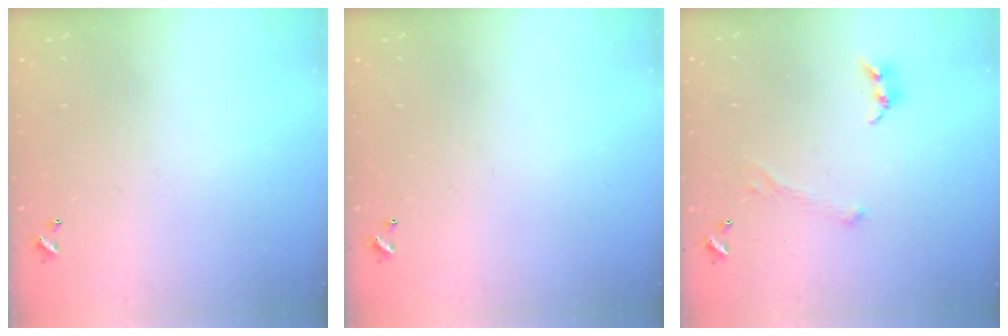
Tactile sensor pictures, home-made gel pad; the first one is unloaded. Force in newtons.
{"total": 0.0}
{"total": 0.8, "press": 0.7, "slide": 0.4}